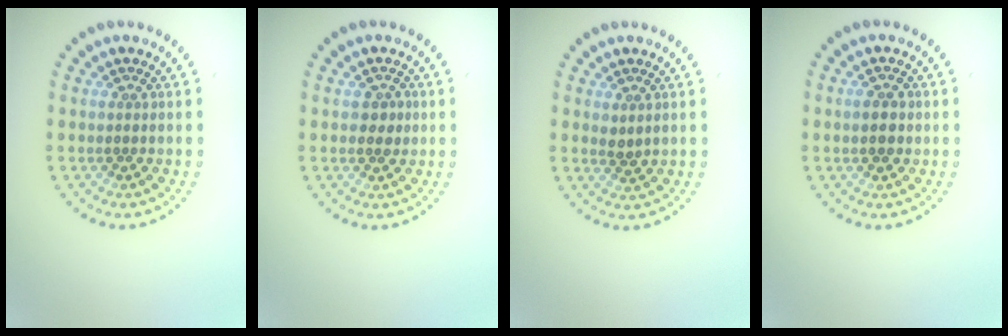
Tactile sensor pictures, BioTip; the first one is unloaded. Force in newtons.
{"total": 1.6, "press": 1.6, "slide": 0.3}
{"total": 1.0, "press": 0.9, "slide": 0.4}
{"total": 1.8, "press": 1.8, "slide": 0.3}